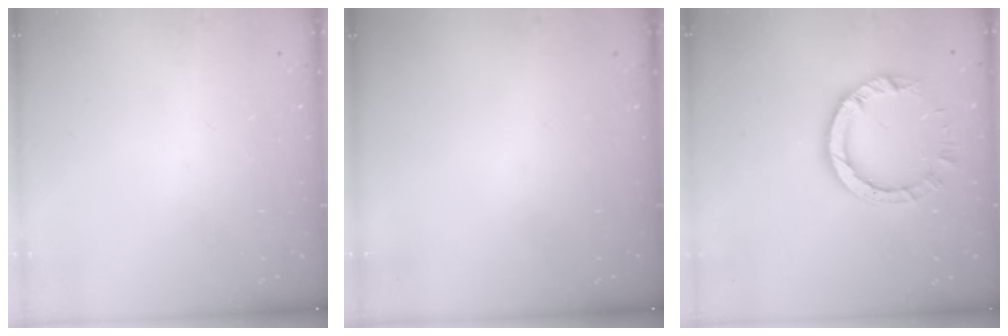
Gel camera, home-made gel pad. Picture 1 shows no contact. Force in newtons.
{"total": 0.0}
{"total": 7.6, "press": 7.6, "slide": 0.8}